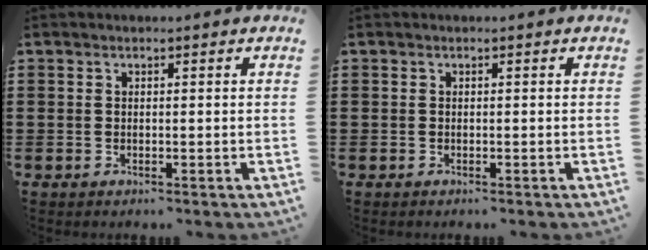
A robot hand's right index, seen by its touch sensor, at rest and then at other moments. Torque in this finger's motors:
{"motor_torque": [-0.01, 0.00, -0.01, 0.00]}